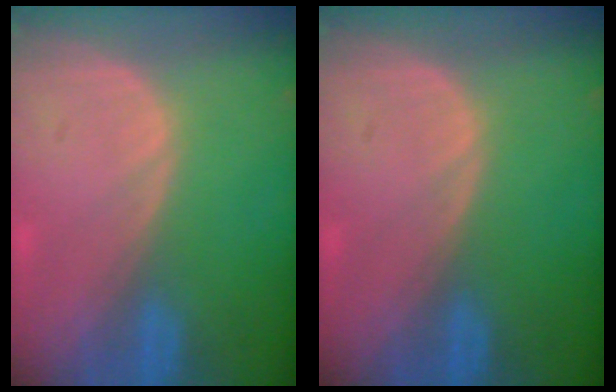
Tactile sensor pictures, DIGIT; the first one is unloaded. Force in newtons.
{"total": 0.0}